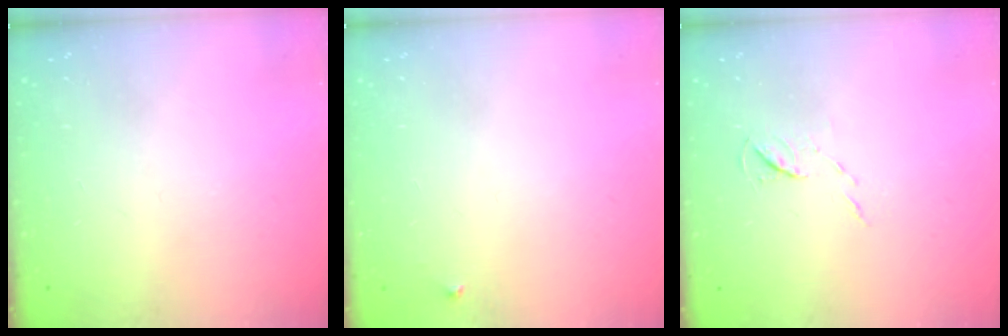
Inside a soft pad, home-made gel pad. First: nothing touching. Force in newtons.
{"total": 3.3, "press": 3.3, "slide": 0.5}
{"total": 5.2, "press": 5.1, "slide": 0.8}